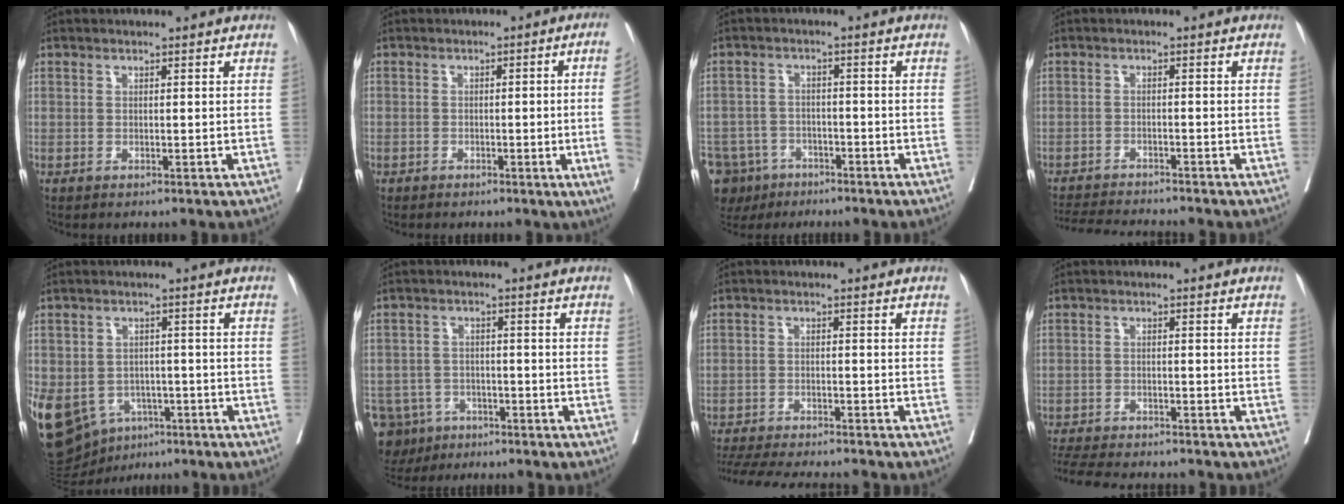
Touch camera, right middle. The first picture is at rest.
{"total": 8.1, "force": [-1.5, -1.9, 7.8], "torque": [-0.079, -0.010, -0.023]}
{"total": 11.1, "force": [-7.3, 7.9, 2.8], "torque": [-0.079, -0.003, -0.112]}
{"total": 7.9, "force": [-7.6, 0.0, 2.3], "torque": [-0.031, -0.009, -0.122]}
{"total": 24.1, "force": [-10.2, 18.8, 11.1], "torque": [-0.351, -0.014, -0.141]}
{"total": 9.6, "force": [-6.2, 7.0, 2.1], "torque": [-0.055, -0.001, -0.095]}
{"total": 14.0, "force": [-12.7, 1.8, 5.6], "torque": [-0.102, -0.021, -0.183]}
{"total": 11.4, "force": [-10.4, 1.9, 4.3], "torque": [-0.074, -0.013, -0.151]}